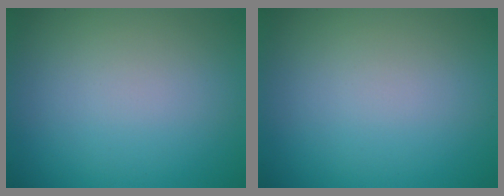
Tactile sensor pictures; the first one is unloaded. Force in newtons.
{"total": 0.0}